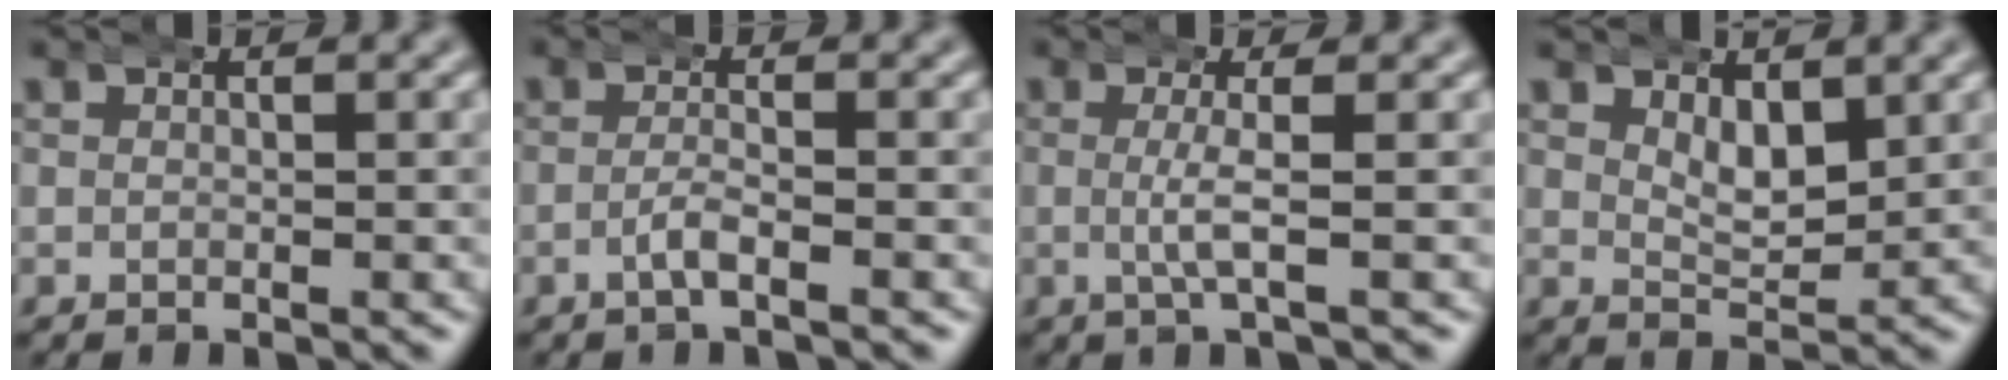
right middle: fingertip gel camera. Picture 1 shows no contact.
{"total": 2.0, "force": [-1.2, 0.1, 1.6], "torque": [-0.027, 0.000, -0.026]}
{"total": 2.5, "force": [0.1, -0.2, 2.5], "torque": [-0.047, 0.001, -0.001]}
{"total": 3.0, "force": [1.9, 1.3, 2.0], "torque": [-0.032, -0.016, 0.036]}